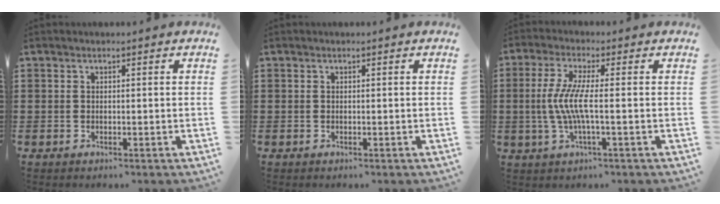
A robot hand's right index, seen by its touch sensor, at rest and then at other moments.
{"total": 0.0}
{"total": 6.4, "force": [-0.8, 0.6, 6.3], "torque": [-0.149, -0.016, -0.029]}